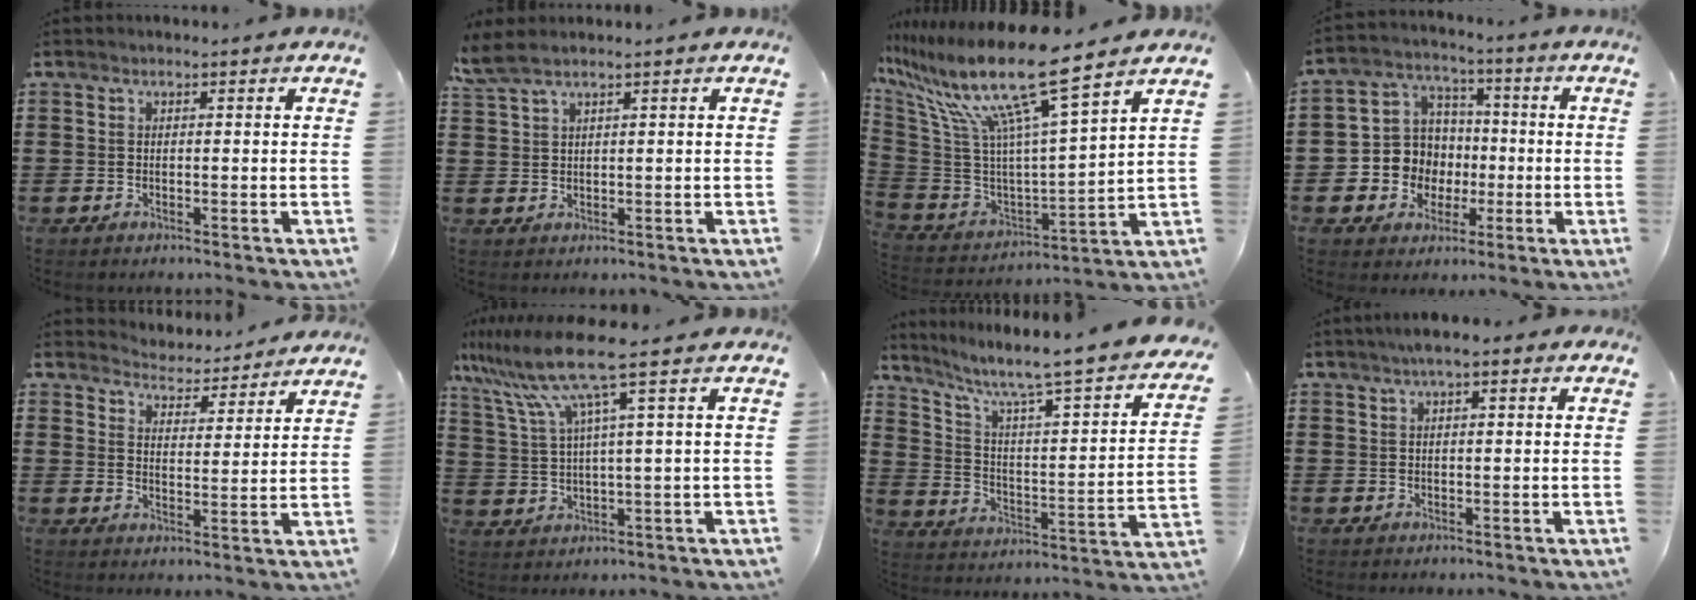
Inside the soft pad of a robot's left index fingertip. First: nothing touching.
{"total": 2.6, "force": [1.8, 0.4, 1.8], "torque": [-0.041, 0.000, 0.034]}
{"total": 16.1, "force": [11.2, 0.8, 11.6], "torque": [-0.248, -0.075, 0.176]}
{"total": 8.3, "force": [-0.6, 8.1, 1.8], "torque": [-0.078, 0.006, -0.006]}
{"total": 4.2, "force": [4.2, 0.3, -0.1], "torque": [-0.012, -0.030, 0.069]}
{"total": 10.2, "force": [5.6, 0.1, 8.5], "torque": [-0.212, -0.030, 0.084]}
{"total": 6.0, "force": [4.6, 0.1, 3.8], "torque": [-0.097, -0.049, 0.065]}
{"total": 2.2, "force": [0.9, 0.7, 1.9], "torque": [-0.038, 0.006, 0.014]}